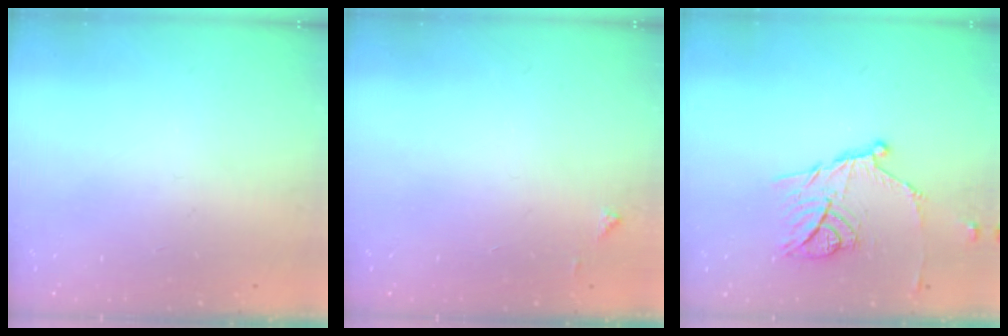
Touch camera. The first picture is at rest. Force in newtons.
{"total": 3.8, "press": 3.7, "slide": 0.6}
{"total": 13.2, "press": 13.2, "slide": 0.3}